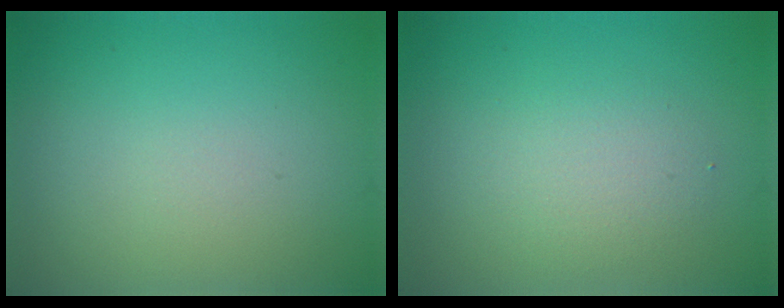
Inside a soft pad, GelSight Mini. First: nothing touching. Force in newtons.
{"total": 2.3, "press": 2.3, "slide": 0.2}